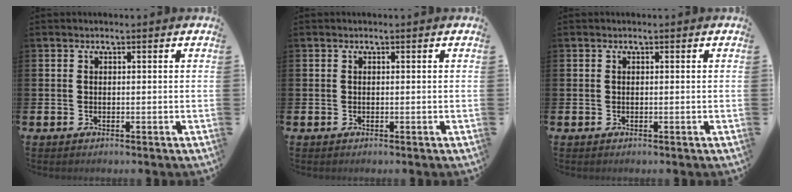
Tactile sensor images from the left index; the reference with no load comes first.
{"total": 0.0}
{"total": 0.0}